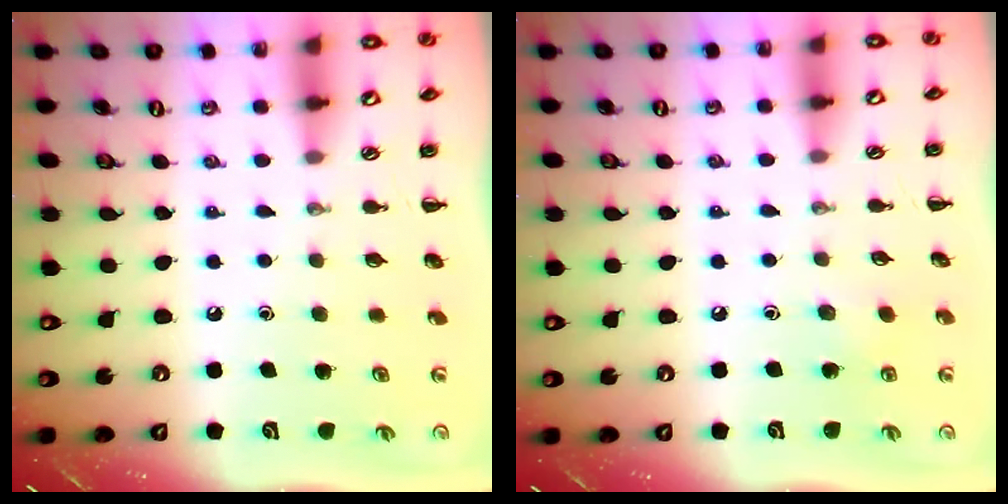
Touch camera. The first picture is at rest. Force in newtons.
{"total": 3.1, "press": 3.0, "slide": 0.8}